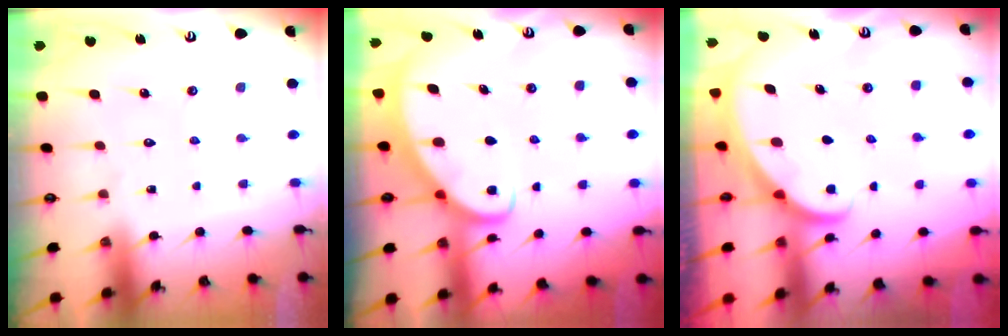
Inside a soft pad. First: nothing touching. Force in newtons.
{"total": 4.0, "press": 3.9, "slide": 0.6}
{"total": 2.4, "press": 2.4, "slide": 0.2}